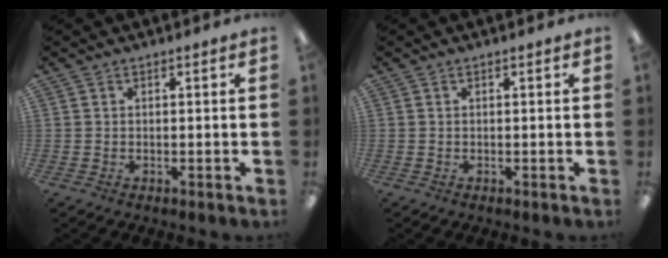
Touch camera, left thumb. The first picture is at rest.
{"total": 0.0}